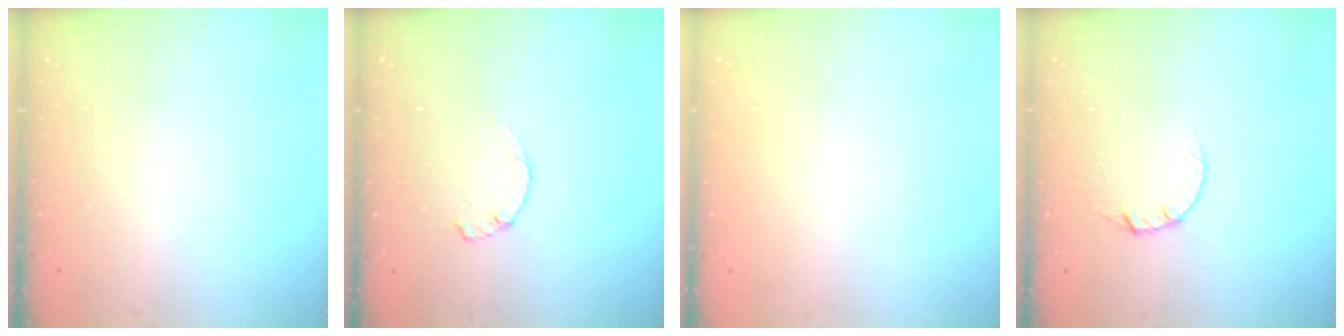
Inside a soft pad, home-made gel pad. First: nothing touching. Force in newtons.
{"total": 1.7, "press": 1.7, "slide": 0.3}
{"total": 2.4, "press": 2.4, "slide": 0.2}
{"total": 2.0, "press": 2.0, "slide": 0.2}